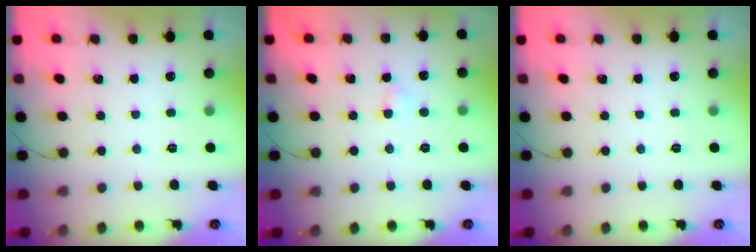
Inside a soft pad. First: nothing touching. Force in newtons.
{"total": 2.6, "press": 2.3, "slide": 1.0}
{"total": 0.0}